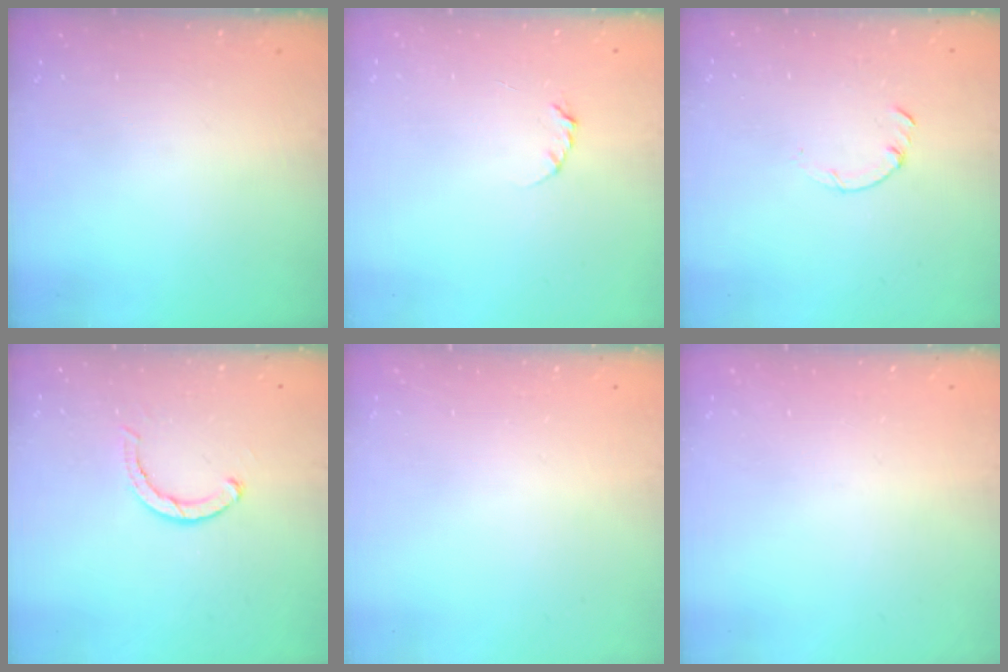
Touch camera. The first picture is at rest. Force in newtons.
{"total": 2.3, "press": 2.3, "slide": 0.4}
{"total": 0.0}
{"total": 2.8, "press": 2.8, "slide": 0.2}
{"total": 2.6, "press": 2.6, "slide": 0.2}
{"total": 2.4, "press": 2.4, "slide": 0.2}